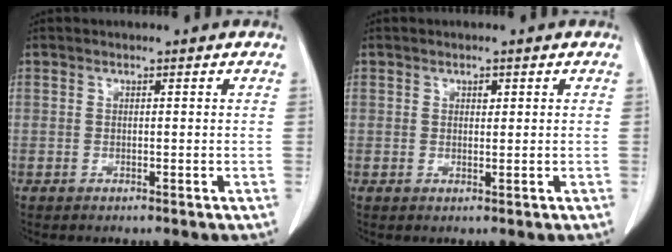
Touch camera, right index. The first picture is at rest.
{"total": 1.1, "force": [0.5, 0.6, 0.8], "torque": [-0.011, -0.003, 0.008]}